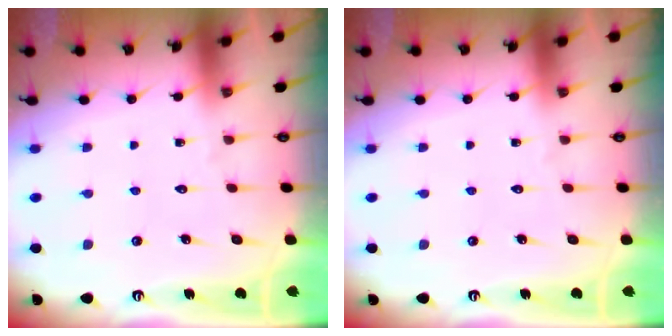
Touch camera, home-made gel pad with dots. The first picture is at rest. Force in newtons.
{"total": 0.0}